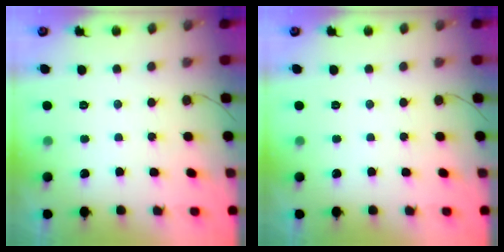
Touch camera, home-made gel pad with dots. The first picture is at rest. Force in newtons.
{"total": 0.0}